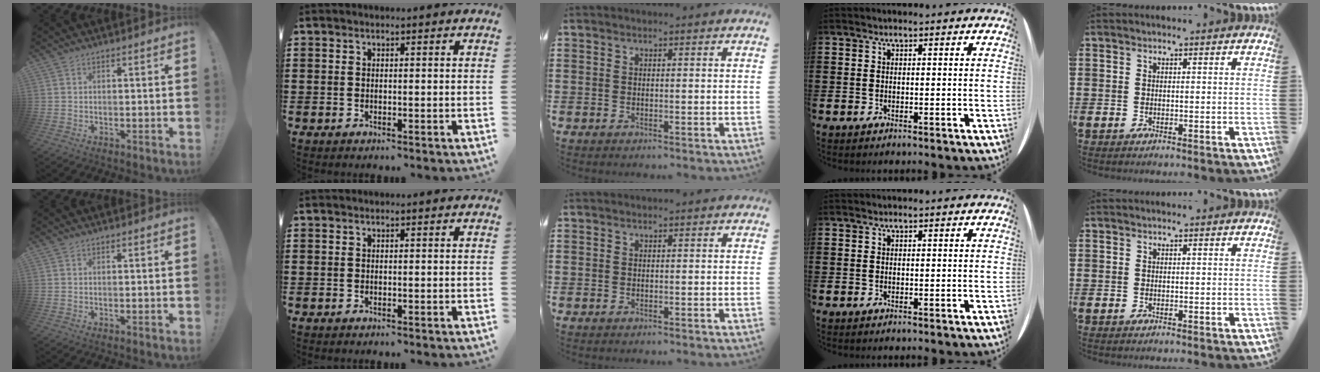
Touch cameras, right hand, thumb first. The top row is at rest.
{}